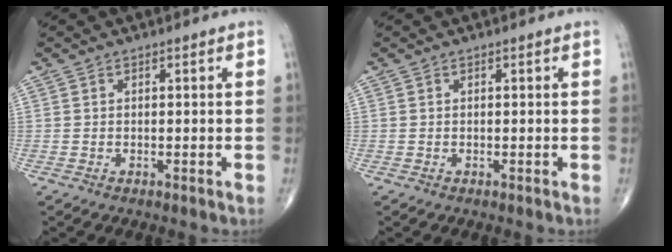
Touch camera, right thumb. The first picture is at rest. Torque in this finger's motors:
{"motor_torque": [-0.08, 0.08, -0.04, 0.02, 0.00]}